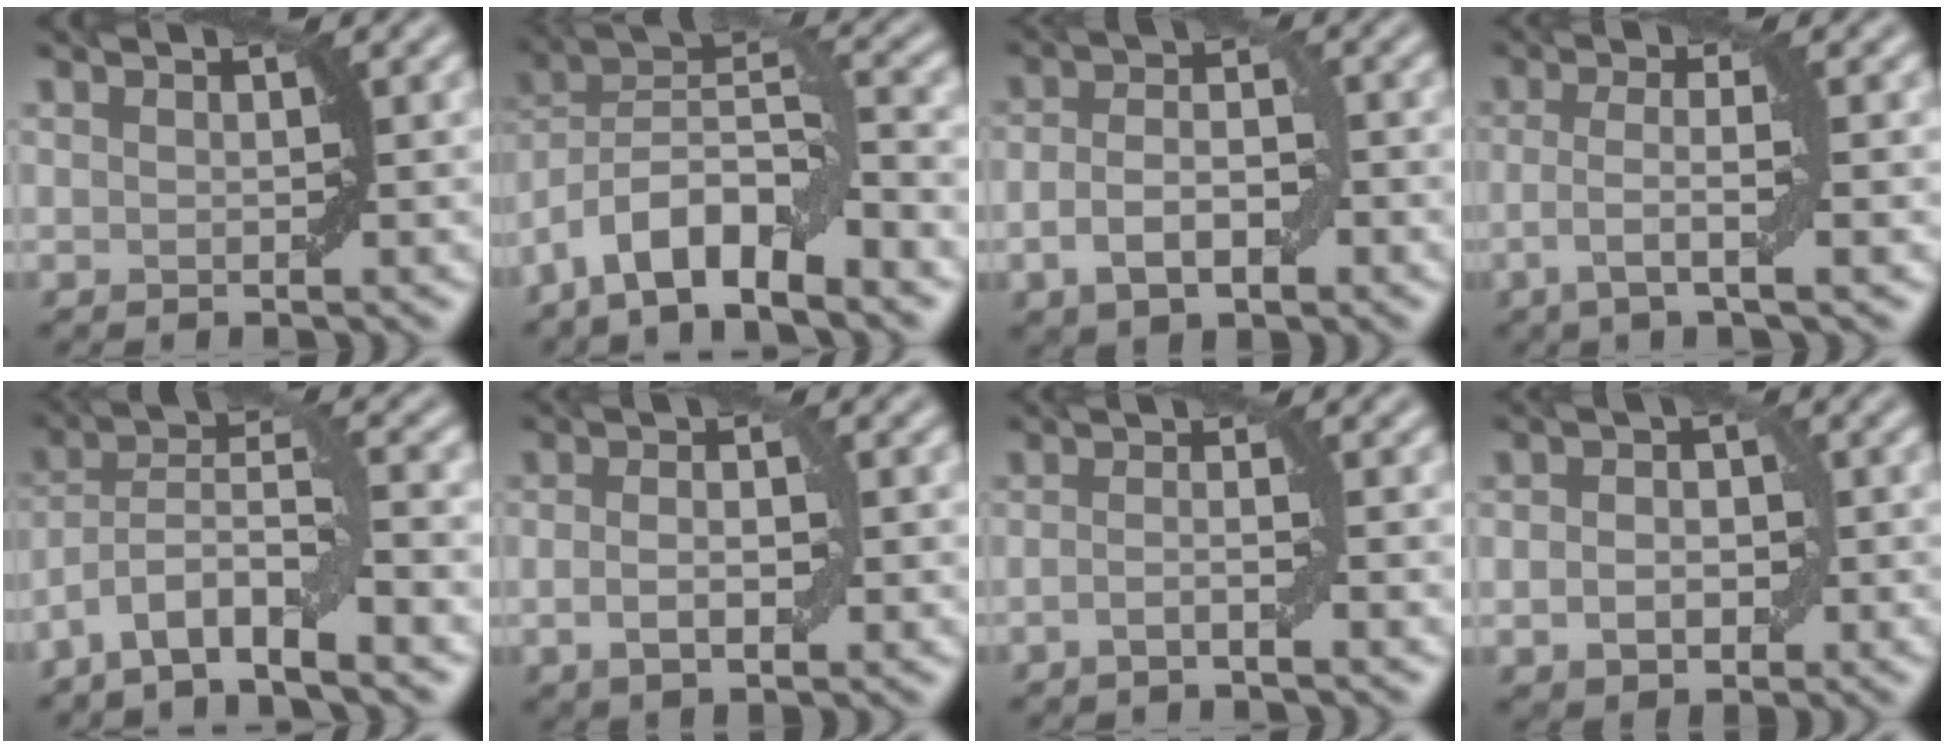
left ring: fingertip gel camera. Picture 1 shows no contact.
{"total": 8.7, "force": [-5.0, 2.7, 6.6], "torque": [-0.108, 0.014, -0.102]}
{"total": 4.5, "force": [-1.4, 2.4, 3.5], "torque": [-0.065, 0.002, -0.028]}
{"total": 3.5, "force": [-1.0, 0.5, 3.3], "torque": [-0.062, 0.003, -0.025]}
{"total": 6.8, "force": [-4.1, 1.4, 5.2], "torque": [-0.085, 0.013, -0.085]}
{"total": 3.6, "force": [-0.3, 1.5, 3.3], "torque": [-0.059, 0.001, -0.008]}
{"total": 1.6, "force": [-0.8, 0.2, 1.4], "torque": [-0.029, 0.003, -0.017]}
{"total": 3.6, "force": [-0.4, 2.6, 2.4], "torque": [-0.032, 0.001, -0.008]}